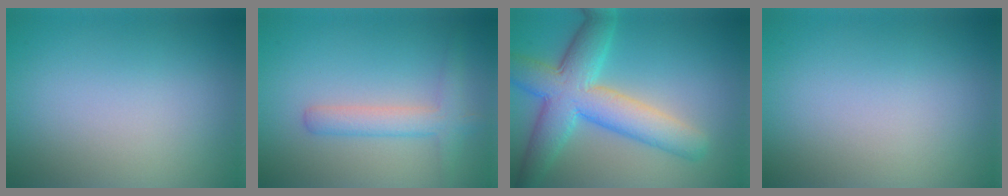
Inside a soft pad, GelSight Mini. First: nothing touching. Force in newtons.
{"total": 3.0, "press": 3.0, "slide": 0.2}
{"total": 8.5, "press": 8.5, "slide": 0.6}
{"total": 0.0}